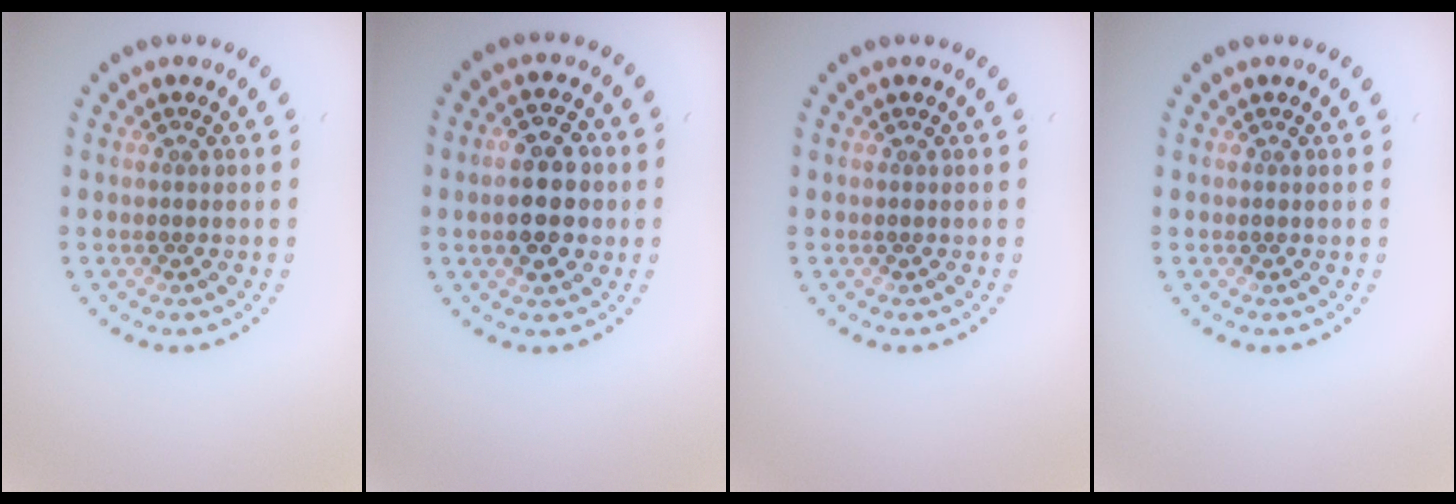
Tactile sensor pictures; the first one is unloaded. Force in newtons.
{"total": 5.0, "press": 5.0, "slide": 0.3}
{"total": 0.0}
{"total": 0.0}